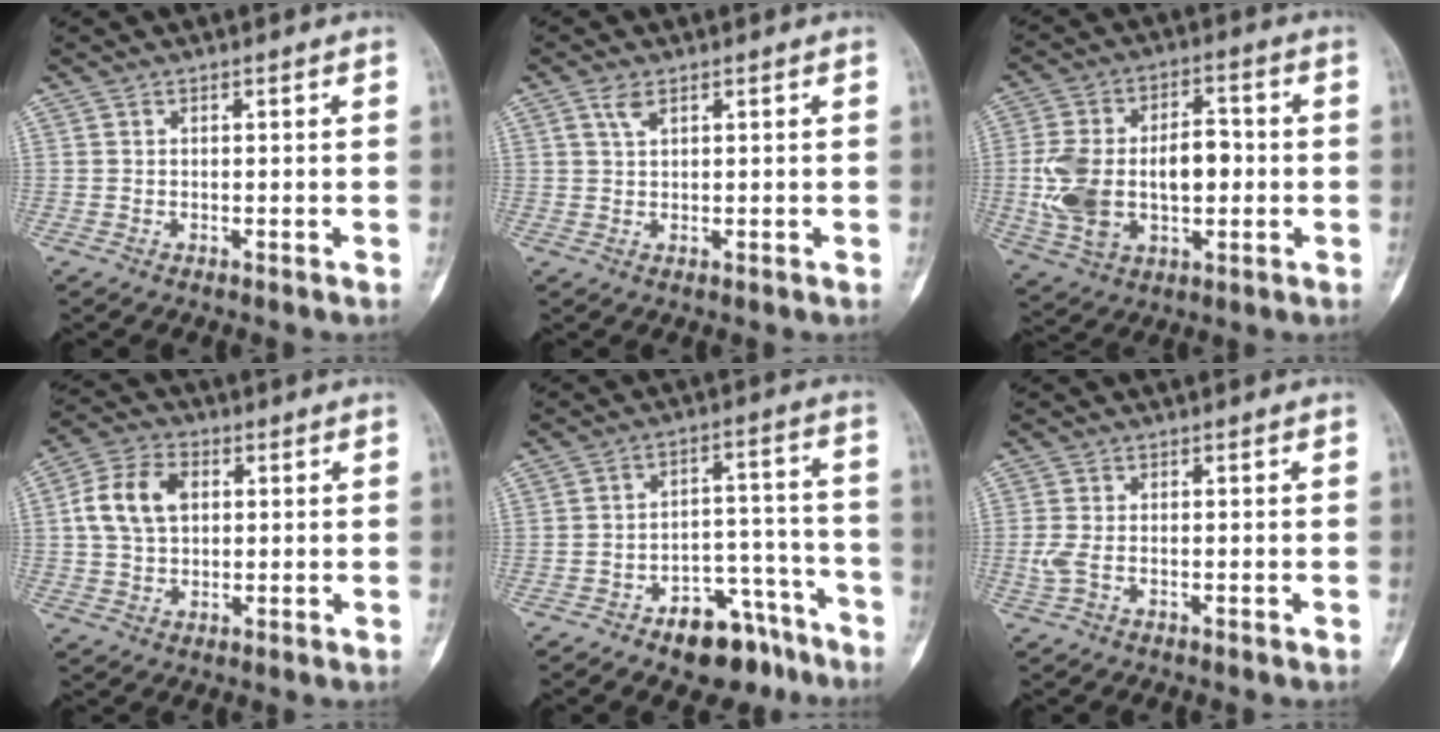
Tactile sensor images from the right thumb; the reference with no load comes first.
{"total": 2.5, "force": [1.2, 1.3, 1.7], "torque": [-0.029, -0.001, 0.025]}
{"total": 17.0, "force": [-1.2, 10.2, 13.5], "torque": [-0.237, 0.029, -0.010]}
{"total": 10.2, "force": [1.7, 7.1, 7.1], "torque": [-0.125, 0.014, 0.027]}
{"total": 12.7, "force": [-8.7, 6.6, 6.4], "torque": [-0.045, 0.087, -0.125]}
{"total": 2.6, "force": [-0.6, 1.4, 2.1], "torque": [-0.061, 0.000, -0.017]}